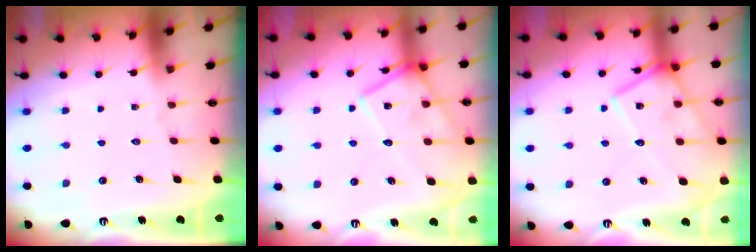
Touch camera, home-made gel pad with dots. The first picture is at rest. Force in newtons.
{"total": 15.1, "press": 15.0, "slide": 1.2}
{"total": 15.1, "press": 15.0, "slide": 1.2}